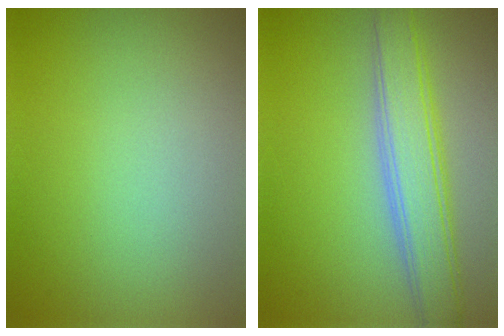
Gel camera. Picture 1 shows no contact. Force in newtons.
{"total": 4.8, "press": 4.8, "slide": 0.0}